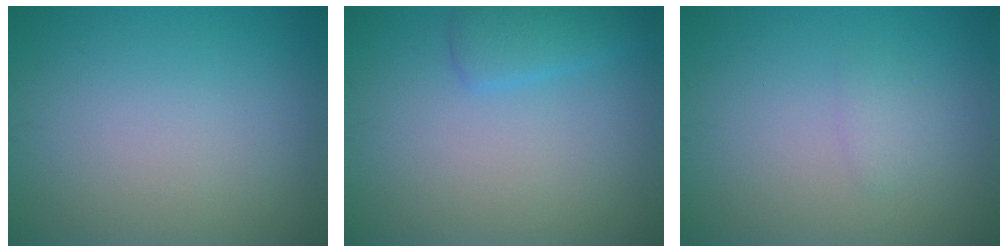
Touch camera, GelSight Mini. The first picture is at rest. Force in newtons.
{"total": 2.0, "press": 1.9, "slide": 0.2}
{"total": 1.0, "press": 1.0, "slide": 0.1}